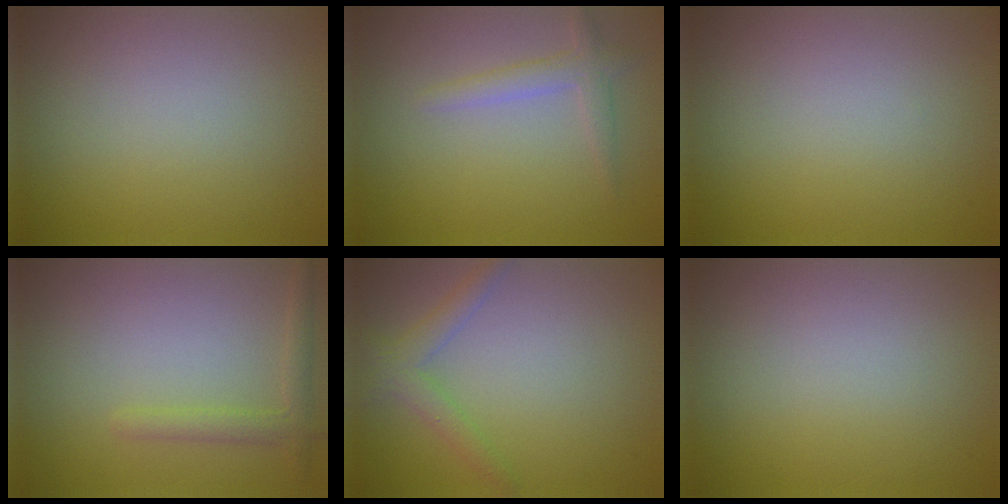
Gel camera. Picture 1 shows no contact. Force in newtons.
{"total": 2.0, "press": 2.0, "slide": 0.2}
{"total": 0.0}
{"total": 1.9, "press": 1.8, "slide": 0.2}
{"total": 2.2, "press": 2.2, "slide": 0.1}
{"total": 0.0}